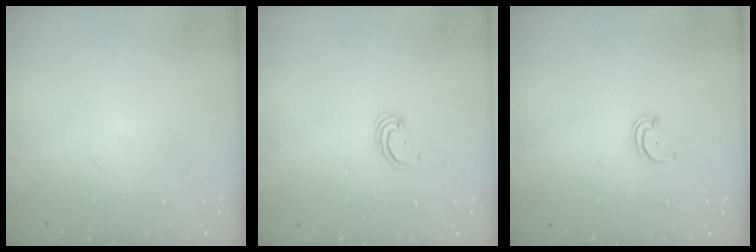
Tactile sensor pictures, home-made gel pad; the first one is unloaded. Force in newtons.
{"total": 2.5, "press": 2.5, "slide": 0.2}
{"total": 1.5, "press": 1.5, "slide": 0.2}